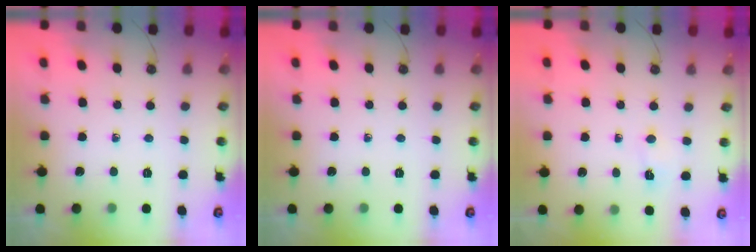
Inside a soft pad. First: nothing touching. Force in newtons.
{"total": 0.0}
{"total": 2.5, "press": 2.5, "slide": 0.5}